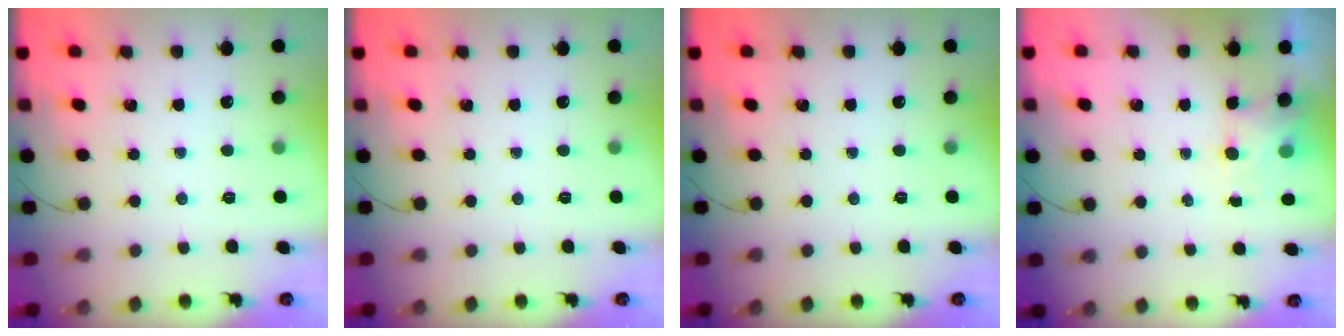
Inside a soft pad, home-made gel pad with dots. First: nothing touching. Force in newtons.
{"total": 0.0}
{"total": 0.0}
{"total": 3.8, "press": 3.7, "slide": 1.1}